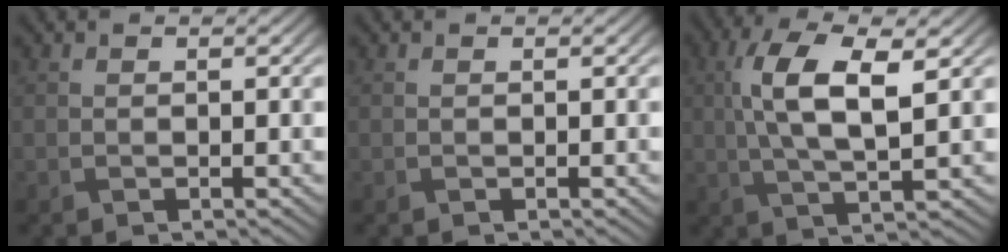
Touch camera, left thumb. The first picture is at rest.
{"total": 0.0}
{"total": 9.2, "force": [1.7, 3.4, 8.4], "torque": [-0.174, 0.008, 0.027]}